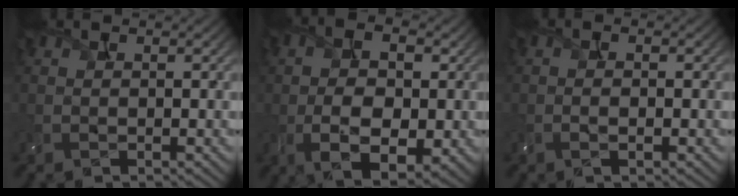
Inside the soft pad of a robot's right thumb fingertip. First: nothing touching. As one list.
[{"total": 9.6, "force": [-0.9, 5.5, 7.9], "torque": [-0.147, 0.000, -0.018]}, {"total": 1.7, "force": [-0.3, 0.7, 1.5], "torque": [-0.015, -0.001, -0.011]}]